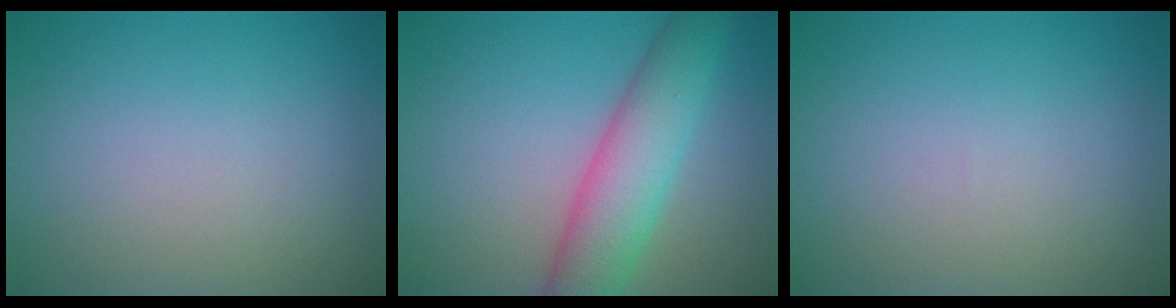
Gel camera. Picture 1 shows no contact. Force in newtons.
{"total": 6.3, "press": 6.3, "slide": 0.3}
{"total": 0.0}